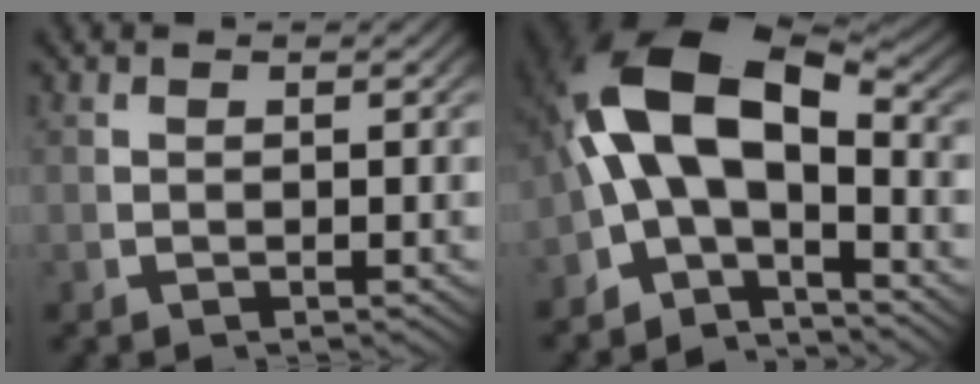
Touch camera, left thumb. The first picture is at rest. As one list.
[{"total": 13.1, "force": [-0.2, 8.3, 10.2], "torque": [-0.224, -0.033, 0.001]}]